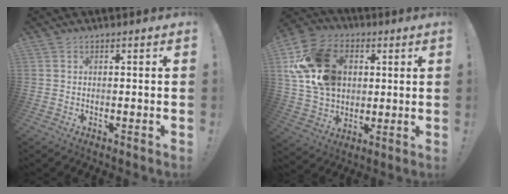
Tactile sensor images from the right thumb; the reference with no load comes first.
{"total": 20.9, "force": [5.3, 16.2, 12.1], "torque": [-0.204, -0.007, 0.107]}